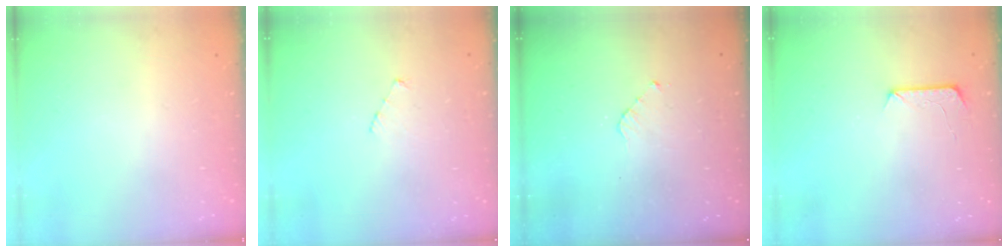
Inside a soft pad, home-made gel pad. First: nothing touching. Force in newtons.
{"total": 2.6, "press": 2.6, "slide": 0.3}
{"total": 2.8, "press": 2.8, "slide": 0.2}
{"total": 8.1, "press": 8.0, "slide": 0.7}